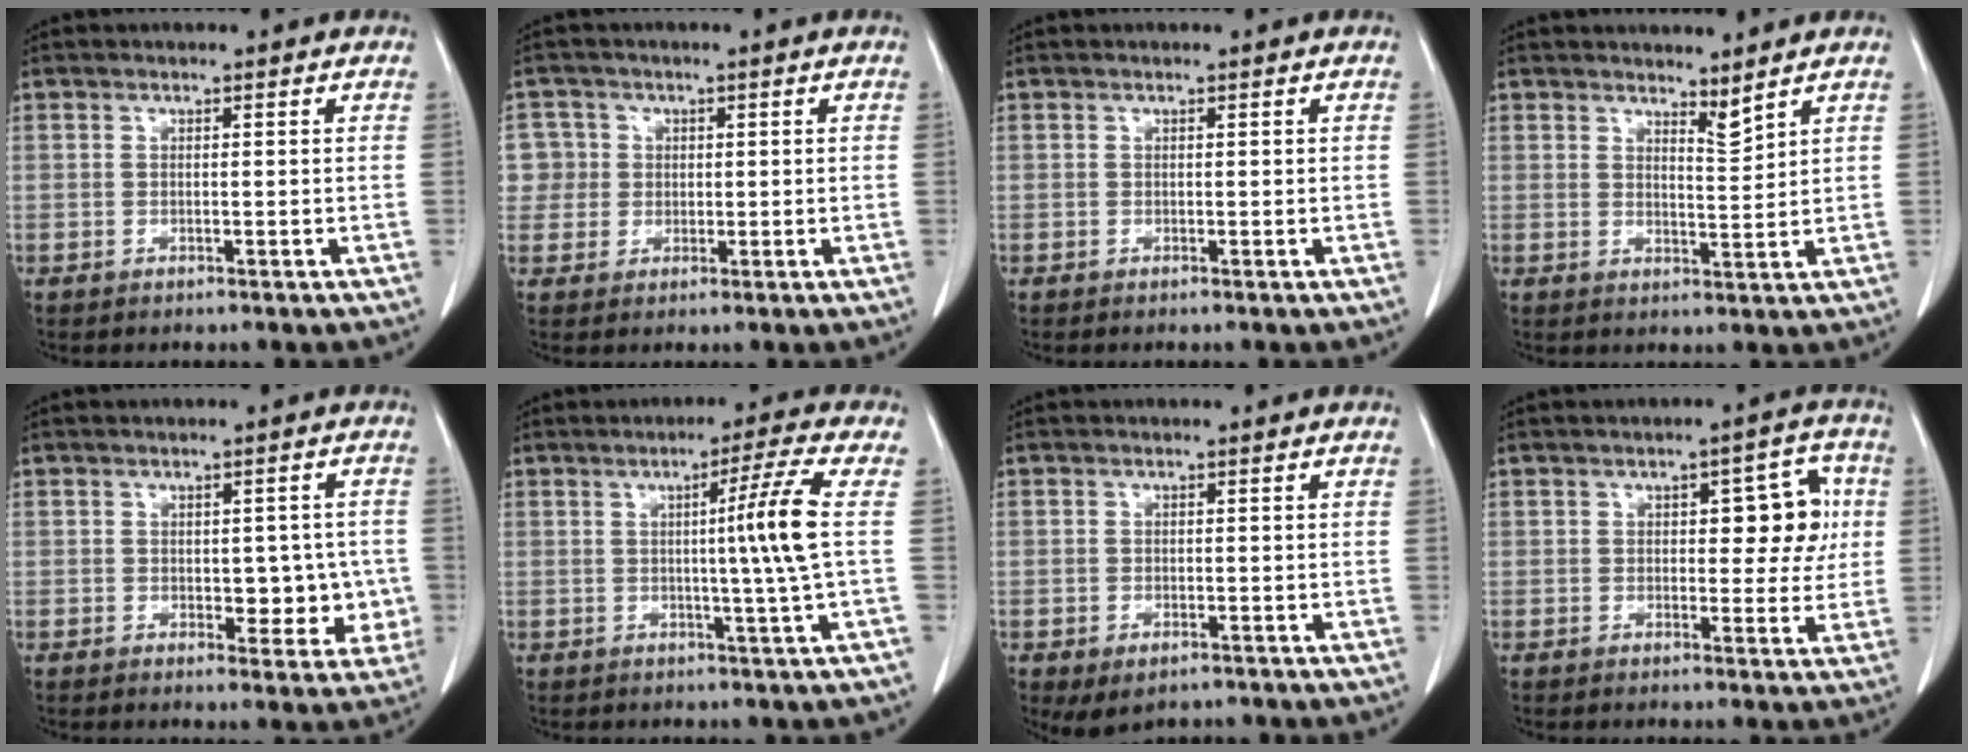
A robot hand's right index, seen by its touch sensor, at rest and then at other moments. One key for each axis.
{"total": 5.3, "fx": 0.9, "fy": 5.2, "fz": 0.1, "tx": 0.009, "ty": 0.016, "tz": 0.019}
{"total": 0.0}
{"total": 2.5, "fx": 2.3, "fy": 0.1, "fz": 0.9, "tx": -0.018, "ty": -0.012, "tz": 0.044}
{"total": 6.2, "fx": -0.7, "fy": 3.6, "fz": 5.0, "tx": -0.043, "ty": 0.009, "tz": -0.001}
{"total": 6.9, "fx": 0.4, "fy": -2.5, "fz": 6.4, "tx": -0.102, "ty": -0.004, "tz": 0.009}
{"total": 3.6, "fx": -2.1, "fy": 1.9, "fz": 2.2, "tx": -0.039, "ty": -0.007, "tz": -0.022}
{"total": 7.1, "fx": 1.2, "fy": 3.3, "fz": 6.2, "tx": -0.066, "ty": 0.024, "tz": 0.018}